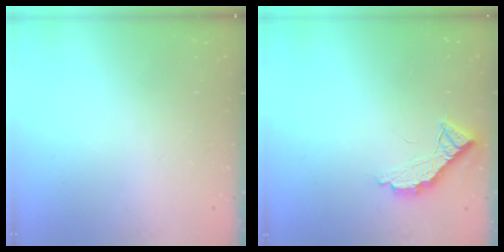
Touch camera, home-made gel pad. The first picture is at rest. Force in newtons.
{"total": 9.1, "press": 9.1, "slide": 0.8}